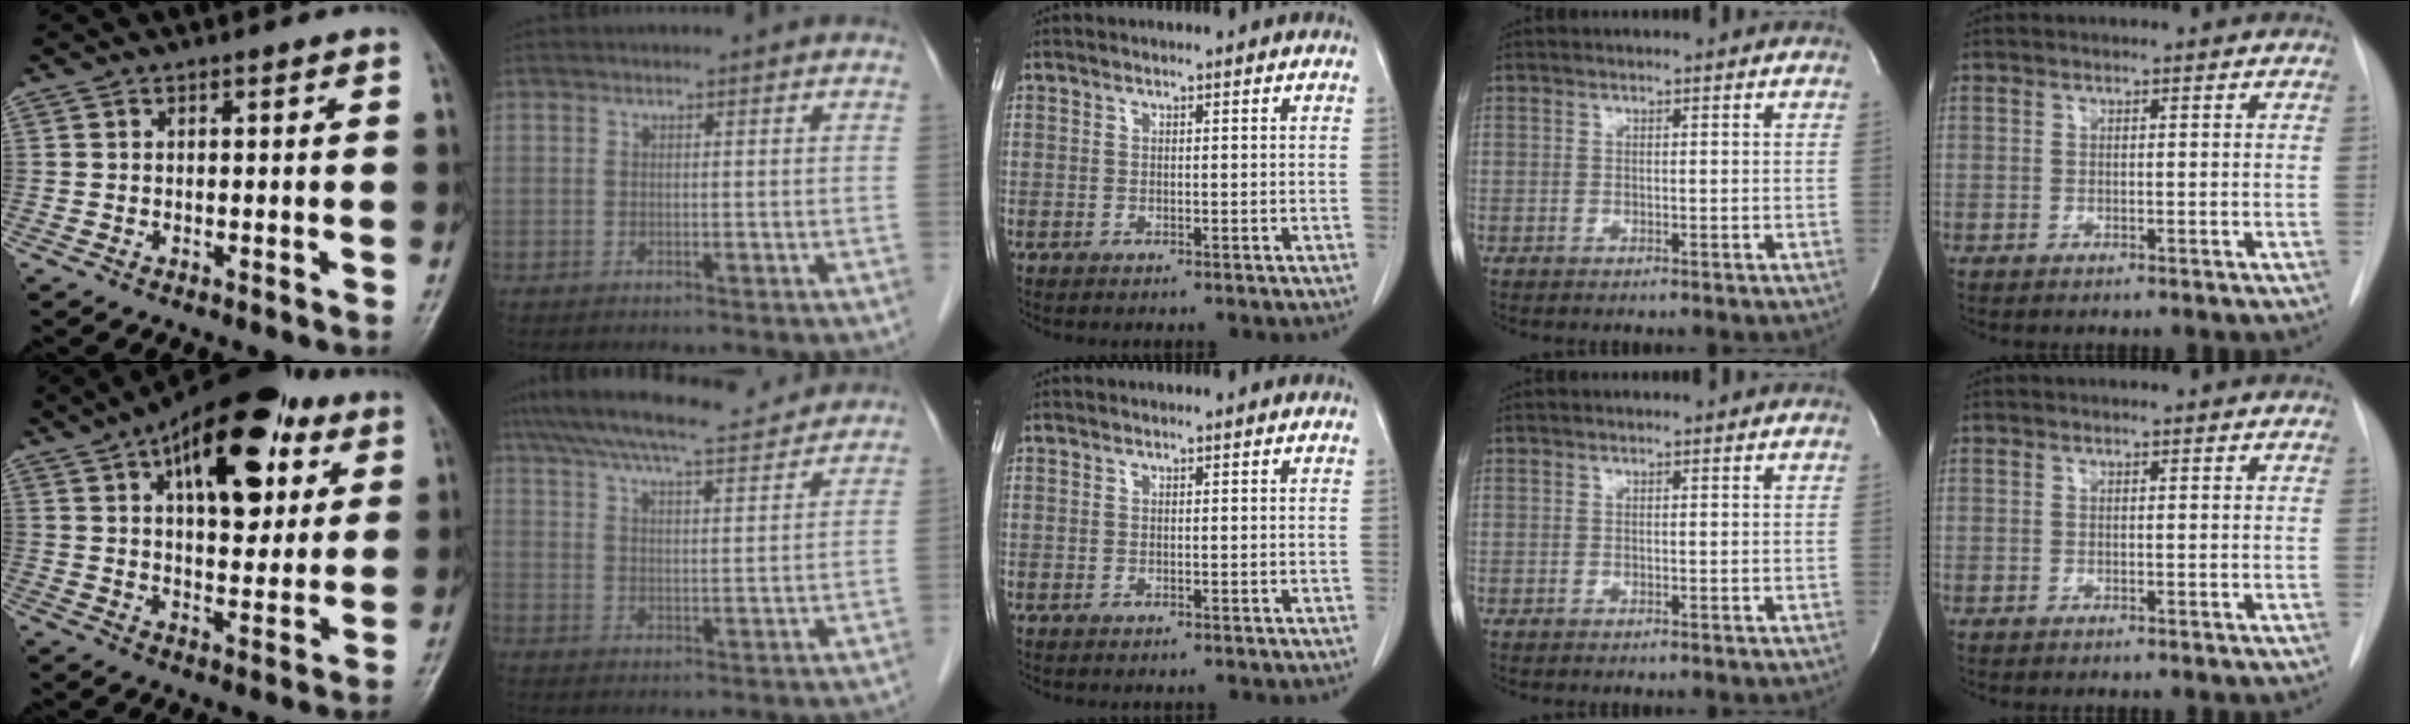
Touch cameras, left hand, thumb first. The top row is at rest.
{"thumb": {"total": 21.8, "force": [9.5, 10.8, 16.3], "torque": [-0.204, -0.015, 0.143]}, "index": {"total": 15.4, "force": [14.0, 1.8, 6.2], "torque": [-0.114, 0.030, 0.211]}}